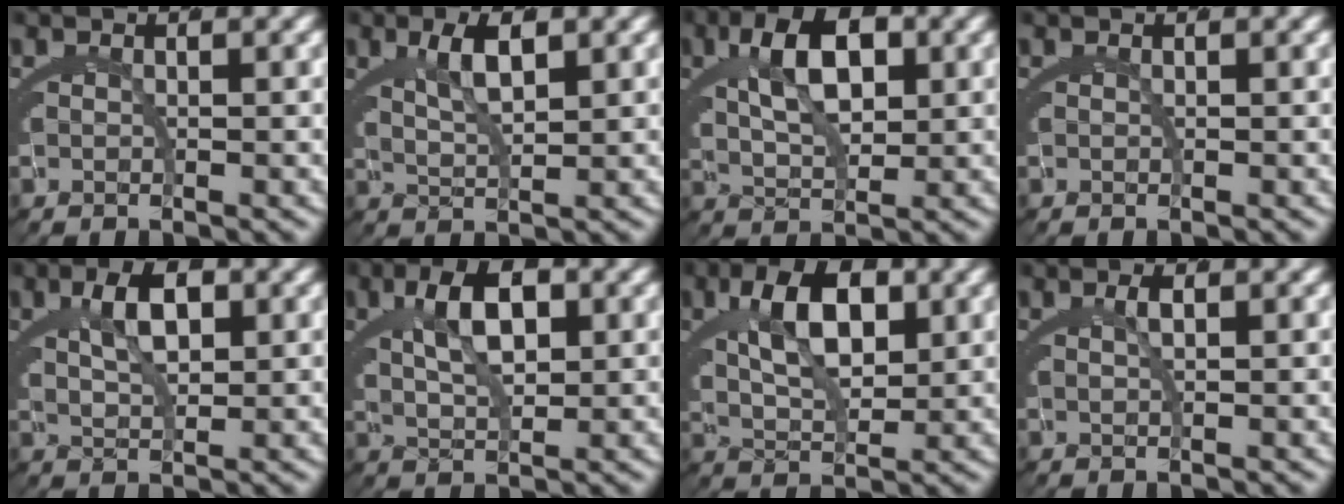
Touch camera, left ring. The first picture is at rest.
{"total": 3.4, "force": [1.1, 1.2, 3.0], "torque": [-0.057, -0.007, 0.029]}
{"total": 6.4, "force": [1.4, 3.4, 5.2], "torque": [-0.090, -0.004, 0.031]}
{"total": 0.0}
{"total": 3.9, "force": [1.1, 1.7, 3.3], "torque": [-0.057, -0.006, 0.027]}
{"total": 5.3, "force": [1.2, 2.5, 4.5], "torque": [-0.081, -0.003, 0.028]}
{"total": 6.6, "force": [1.4, 3.6, 5.3], "torque": [-0.093, -0.006, 0.029]}
{"total": 1.0, "force": [0.3, 0.0, 0.9], "torque": [-0.015, 0.002, 0.005]}